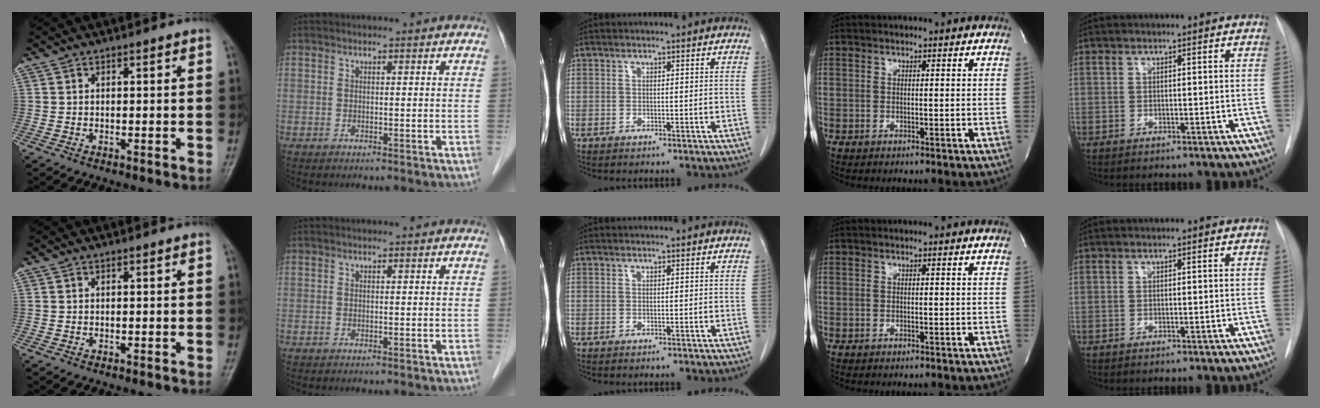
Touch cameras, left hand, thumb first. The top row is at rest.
{}